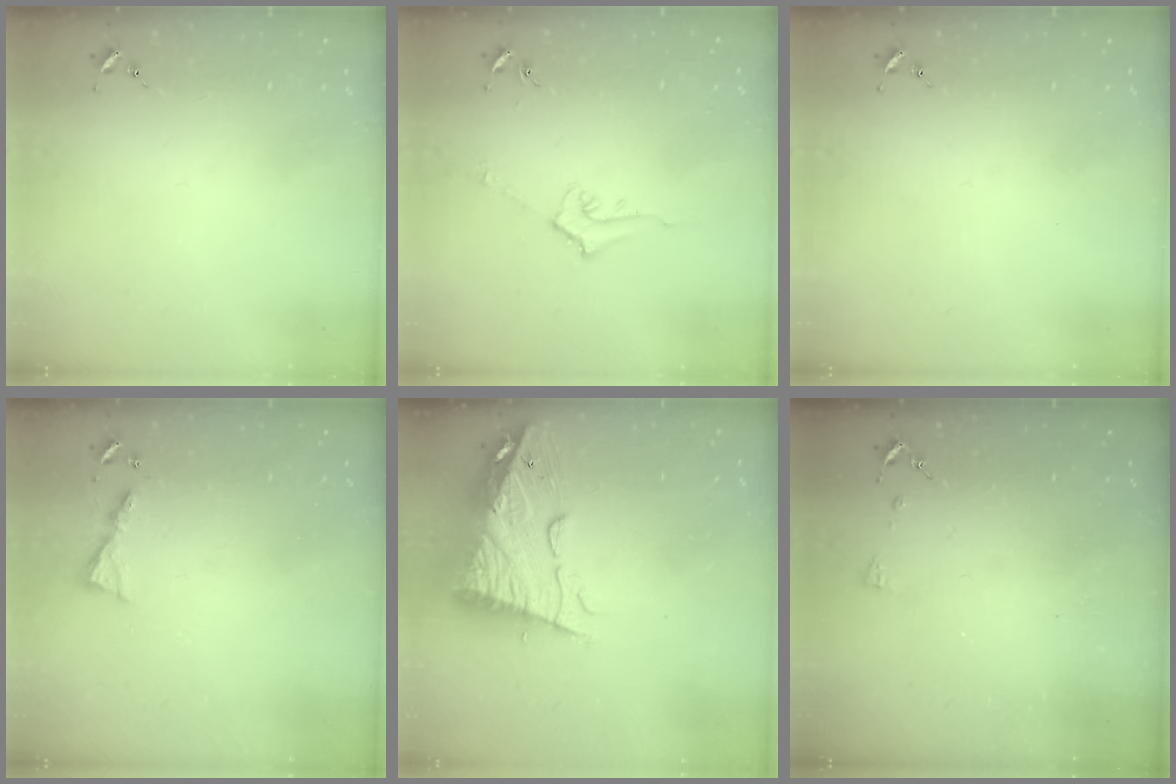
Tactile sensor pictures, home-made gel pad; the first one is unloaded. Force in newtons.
{"total": 5.1, "press": 5.0, "slide": 0.6}
{"total": 0.0}
{"total": 4.9, "press": 4.9, "slide": 0.5}
{"total": 14.9, "press": 14.8, "slide": 1.2}
{"total": 5.4, "press": 5.4, "slide": 0.8}